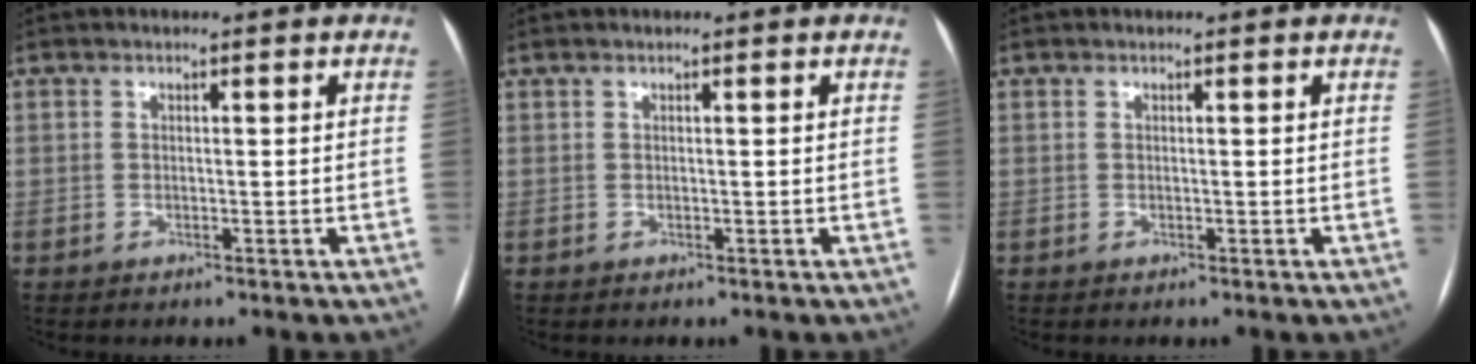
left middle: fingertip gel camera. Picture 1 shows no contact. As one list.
[{"total": 0.0}, {"total": 0.0}]